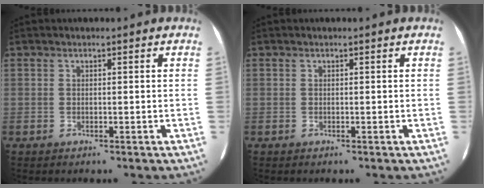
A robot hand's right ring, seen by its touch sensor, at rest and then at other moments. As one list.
[{"total": 0.0}]